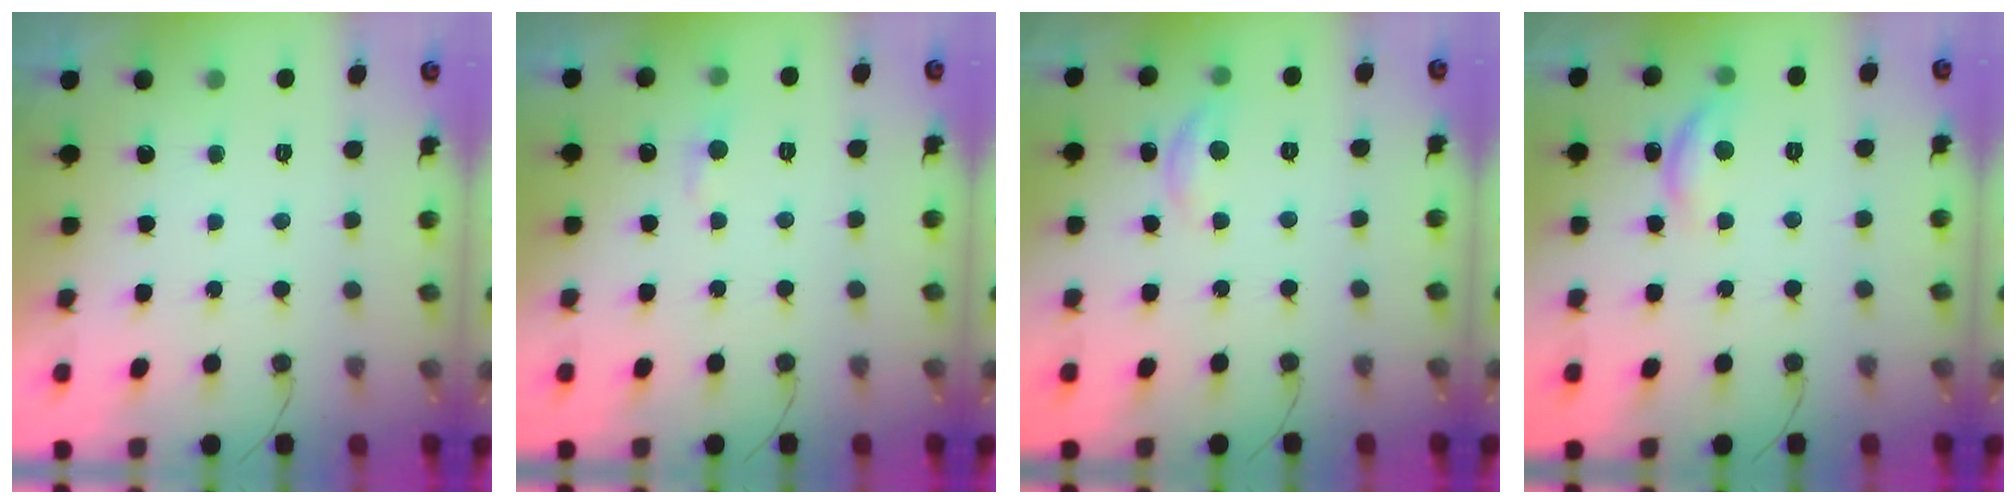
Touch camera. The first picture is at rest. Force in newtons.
{"total": 4.3, "press": 4.3, "slide": 0.6}
{"total": 6.0, "press": 5.9, "slide": 0.5}
{"total": 9.5, "press": 9.5, "slide": 0.7}